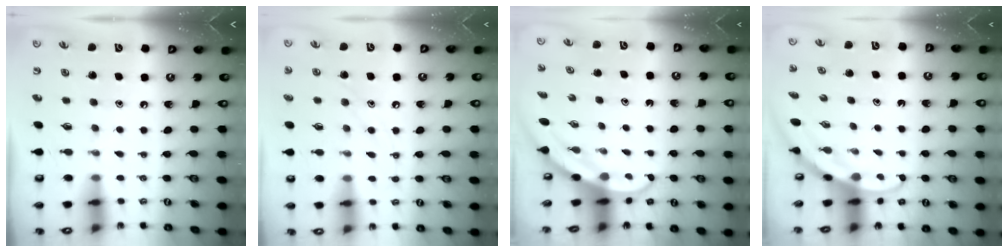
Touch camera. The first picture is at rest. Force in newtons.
{"total": 8.1, "press": 8.1, "slide": 0.7}
{"total": 3.5, "press": 3.5, "slide": 0.2}
{"total": 3.0, "press": 3.0, "slide": 0.1}